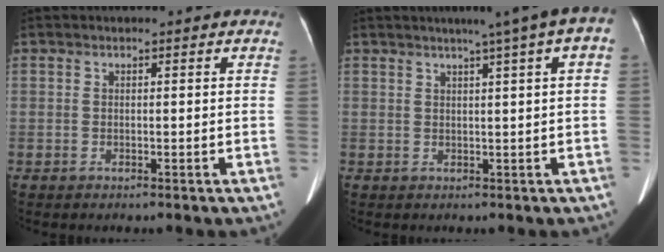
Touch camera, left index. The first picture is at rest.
{"total": 8.0, "force": [4.0, 0.1, 6.9], "torque": [-0.086, 0.027, 0.038]}